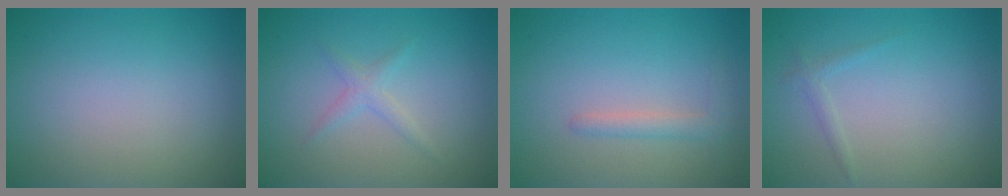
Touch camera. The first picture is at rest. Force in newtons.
{"total": 1.3, "press": 1.3, "slide": 0.1}
{"total": 1.5, "press": 1.5, "slide": 0.2}
{"total": 0.9, "press": 0.9, "slide": 0.1}